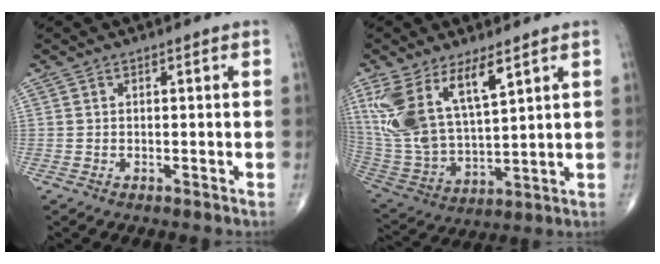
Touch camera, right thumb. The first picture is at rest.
{"total": 15.9, "force": [8.2, 6.5, 12.0], "torque": [-0.239, -0.031, 0.178]}